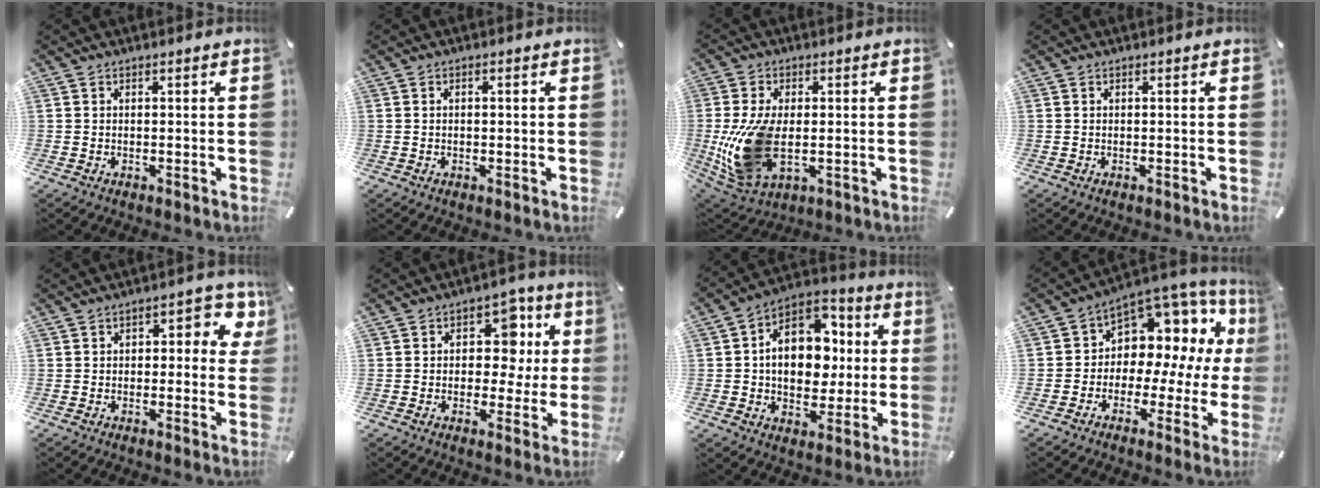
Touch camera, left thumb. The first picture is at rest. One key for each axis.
{"total": 0.7, "fx": -0.1, "fy": 0.4, "fz": 0.5, "tx": -0.011, "ty": 0.002, "tz": -0.002}
{"total": 15.4, "fx": -1.2, "fy": 9.0, "fz": 12.4, "tx": -0.270, "ty": -0.022, "tz": -0.018}
{"total": 0.0}
{"total": 6.3, "fx": 1.5, "fy": 4.1, "fz": 4.6, "tx": -0.053, "ty": -0.004, "tz": 0.019}
{"total": 10.4, "fx": 2.0, "fy": 8.3, "fz": 6.0, "tx": -0.077, "ty": -0.009, "tz": 0.035}
{"total": 14.9, "fx": 0.4, "fy": 11.6, "fz": 9.4, "tx": -0.151, "ty": -0.006, "tz": 0.008}
{"total": 9.2, "fx": 4.0, "fy": 7.2, "fz": 4.2, "tx": -0.068, "ty": -0.060, "tz": 0.073}